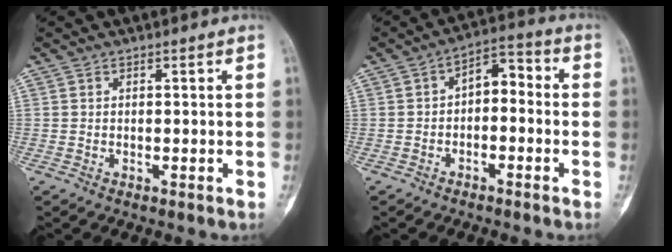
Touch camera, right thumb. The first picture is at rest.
{"total": 6.7, "force": [-0.8, 4.1, 5.2], "torque": [-0.057, 0.039, -0.028]}